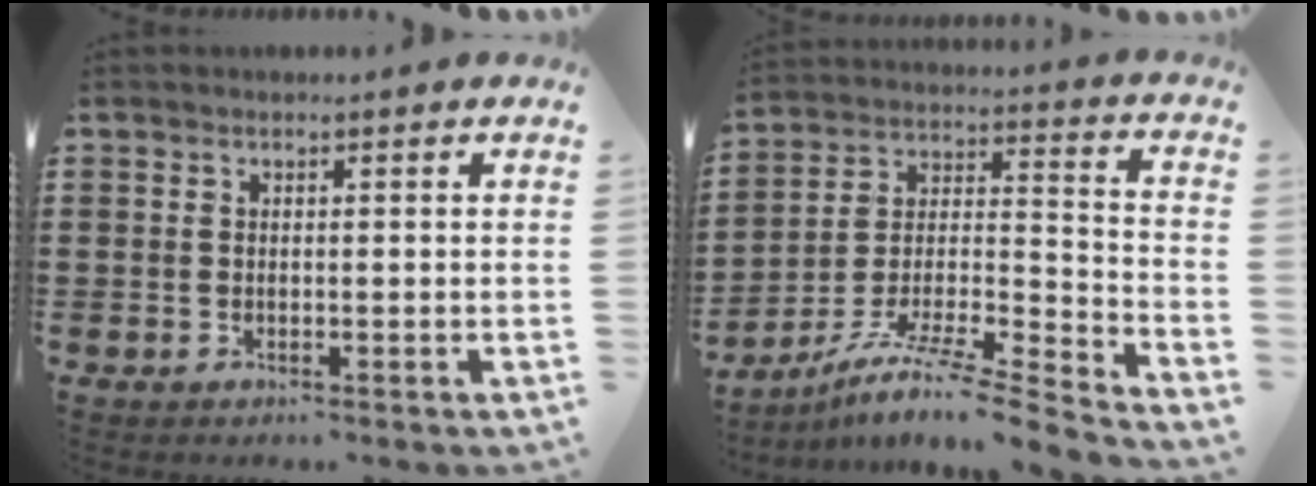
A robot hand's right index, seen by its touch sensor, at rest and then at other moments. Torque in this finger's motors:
{"motor_torque": [-0.23, 1.27, -0.31, 0.07]}